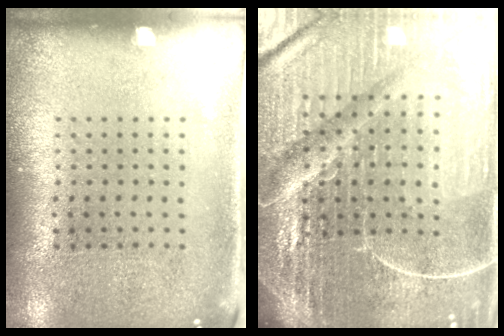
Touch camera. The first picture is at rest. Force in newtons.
{"total": 7.1, "press": 6.2, "slide": 3.5}